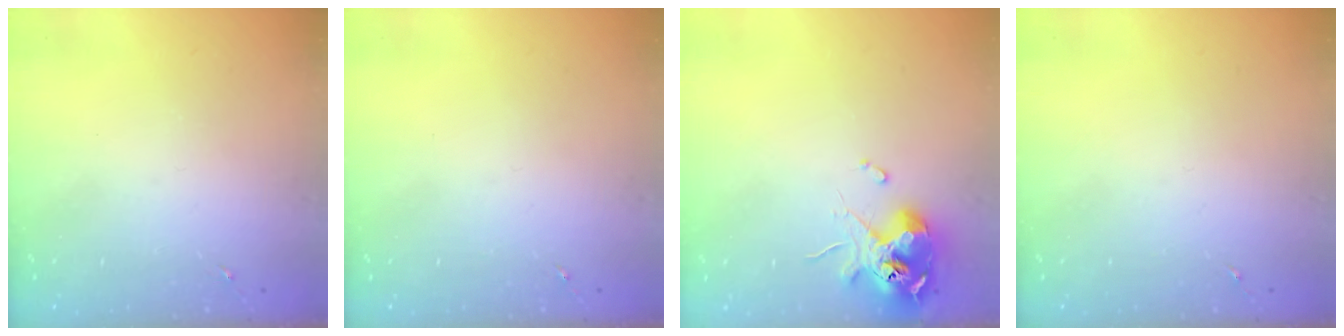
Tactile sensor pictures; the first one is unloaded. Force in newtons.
{"total": 0.0}
{"total": 11.1, "press": 11.0, "slide": 1.6}
{"total": 0.0}